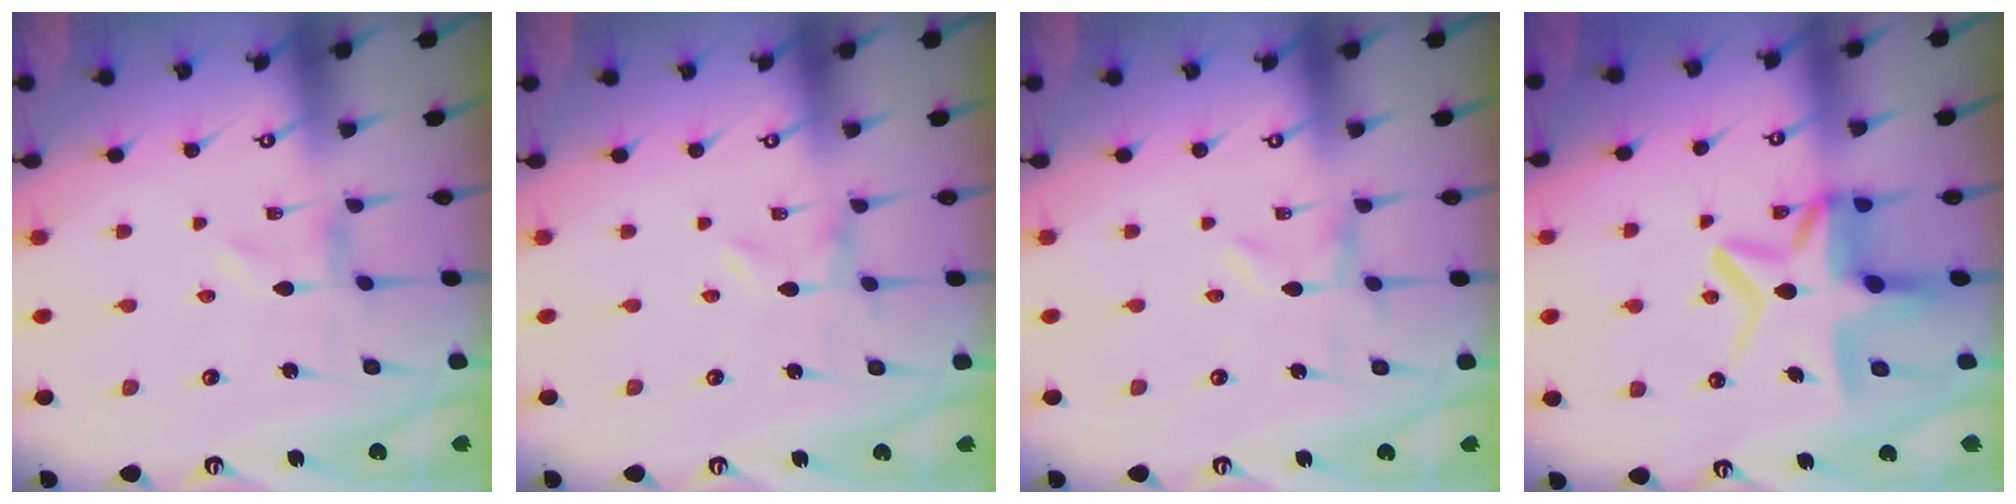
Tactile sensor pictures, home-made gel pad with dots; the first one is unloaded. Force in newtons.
{"total": 0.0}
{"total": 0.0}
{"total": 12.5, "press": 12.4, "slide": 1.9}